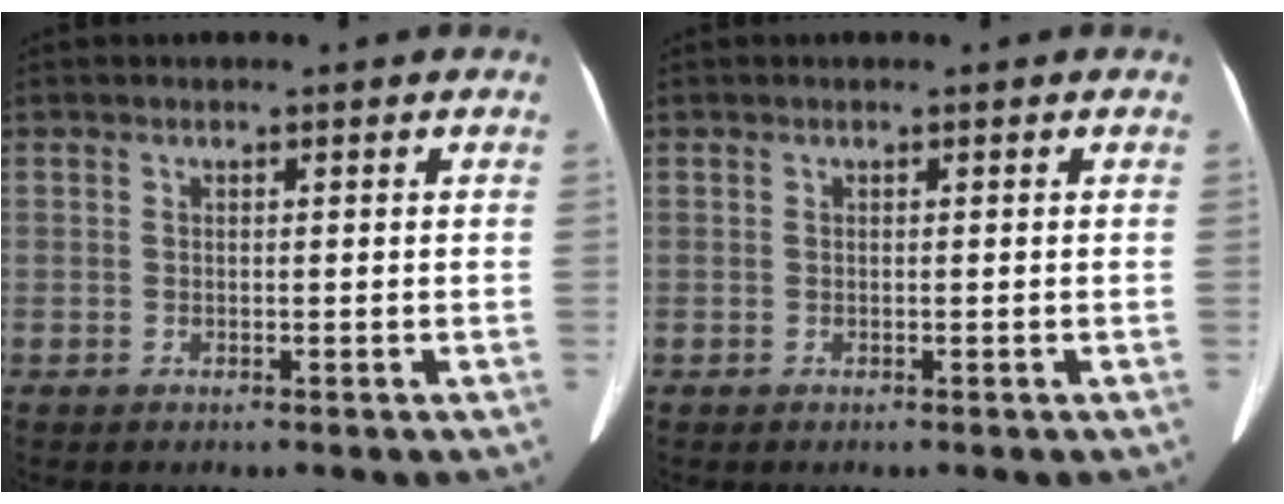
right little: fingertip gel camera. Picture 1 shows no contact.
{"total": 0.0}